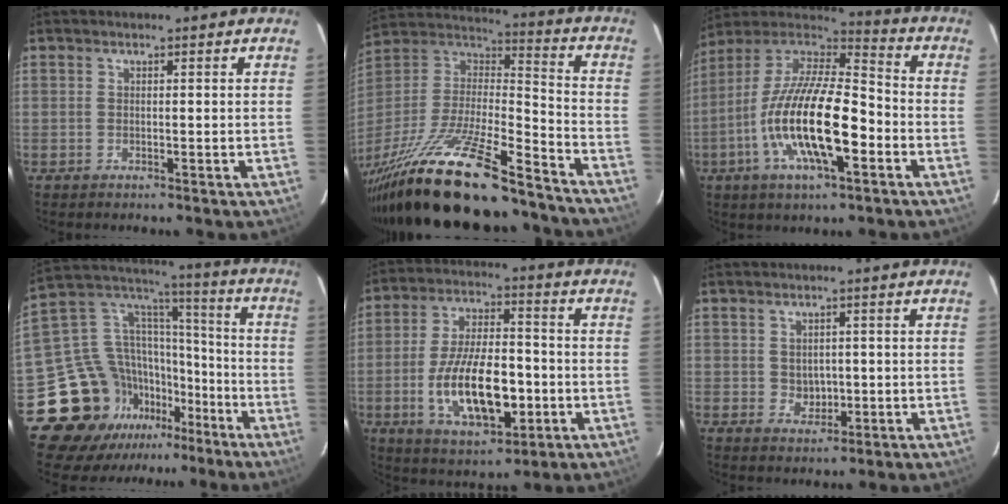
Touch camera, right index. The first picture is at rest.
{"total": 32.1, "force": [-24.7, 7.0, 19.2], "torque": [-0.364, -0.050, -0.398]}
{"total": 21.4, "force": [-6.6, 7.1, 19.1], "torque": [-0.367, -0.021, -0.132]}
{"total": 18.6, "force": [-12.4, 12.8, 5.4], "torque": [-0.122, 0.064, -0.202]}
{"total": 16.6, "force": [-4.1, 7.4, 14.4], "torque": [-0.279, -0.003, -0.058]}
{"total": 3.4, "force": [0.0, 3.0, 1.6], "torque": [-0.026, 0.003, 0.008]}